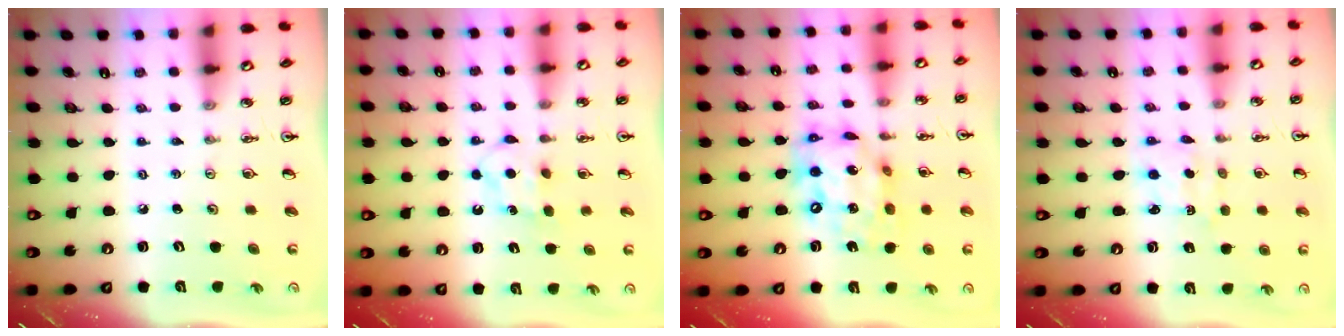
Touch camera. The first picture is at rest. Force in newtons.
{"total": 5.1, "press": 5.0, "slide": 0.8}
{"total": 15.1, "press": 15.0, "slide": 1.6}
{"total": 2.3, "press": 2.3, "slide": 0.5}